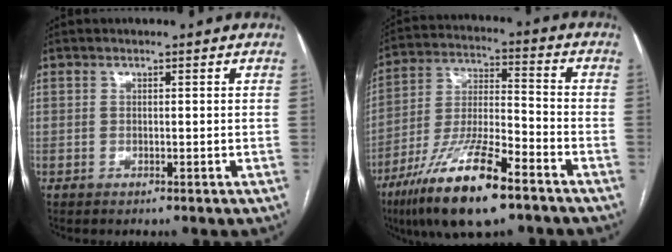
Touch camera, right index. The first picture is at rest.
{"total": 16.6, "force": [-10.4, 2.9, 12.6], "torque": [-0.259, -0.028, -0.188]}